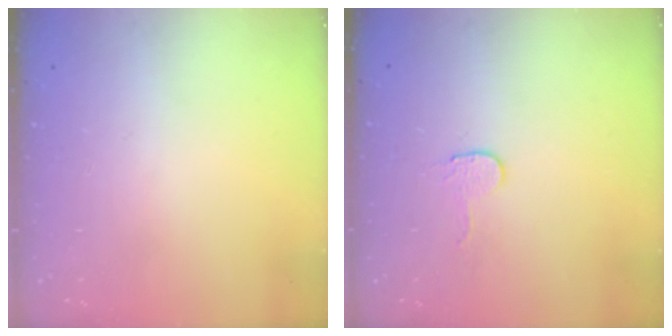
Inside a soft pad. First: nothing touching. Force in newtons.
{"total": 2.7, "press": 2.7, "slide": 0.2}